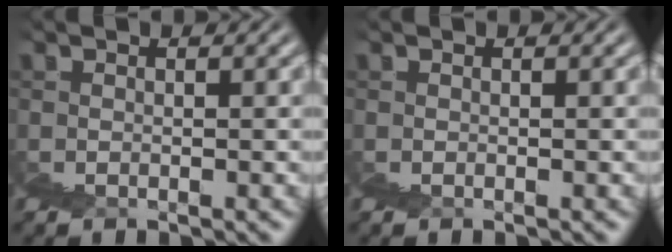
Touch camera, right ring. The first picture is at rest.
{"total": 0.0}